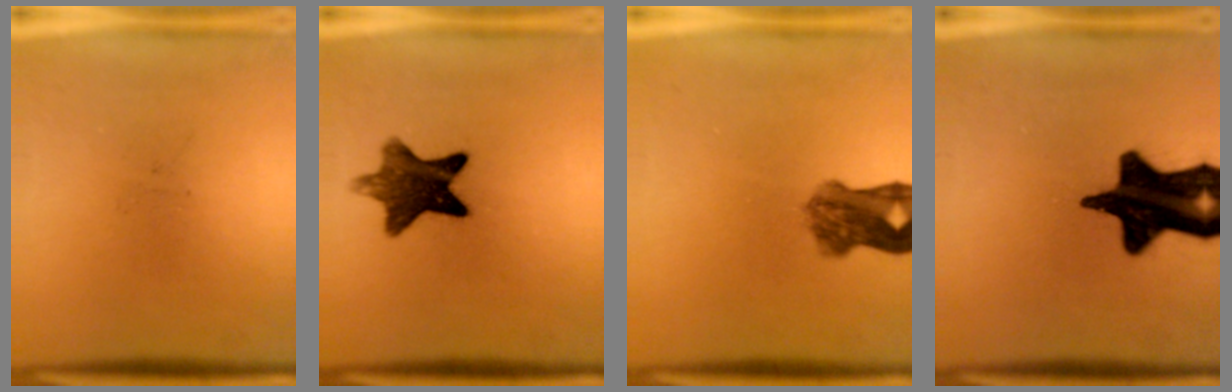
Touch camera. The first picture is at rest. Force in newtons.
{"total": 10.3}
{"total": 5.9}
{"total": 18.6}